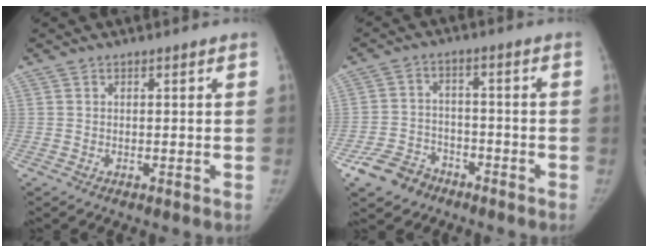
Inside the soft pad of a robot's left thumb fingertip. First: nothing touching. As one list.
[{"total": 7.8, "force": [-5.3, 5.3, 2.1], "torque": [-0.029, 0.029, -0.095]}]